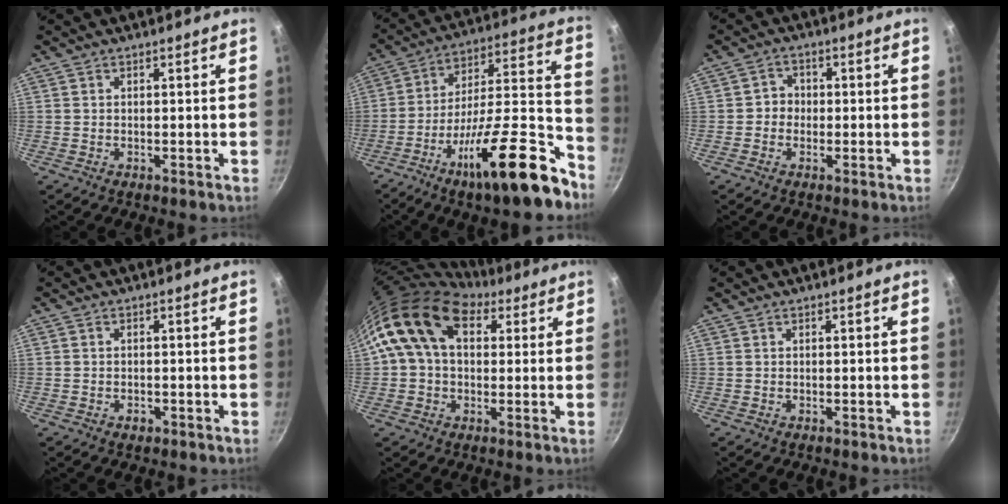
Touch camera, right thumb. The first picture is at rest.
{"total": 23.7, "force": [-14.1, 6.3, 18.0], "torque": [-0.233, 0.095, -0.234]}
{"total": 3.0, "force": [-0.4, 2.8, 0.9], "torque": [0.008, 0.009, -0.012]}
{"total": 1.3, "force": [-0.7, 0.9, 0.7], "torque": [-0.012, 0.003, -0.010]}
{"total": 14.8, "force": [5.2, 10.0, 9.6], "torque": [-0.137, 0.014, 0.072]}
{"total": 0.0}